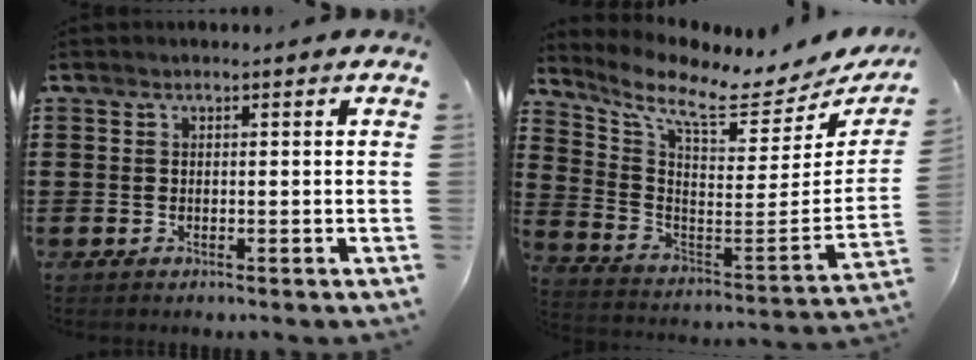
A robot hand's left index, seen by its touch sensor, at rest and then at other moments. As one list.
[{"total": 8.4, "force": [6.6, 1.6, 4.9], "torque": [-0.123, -0.063, 0.105]}]